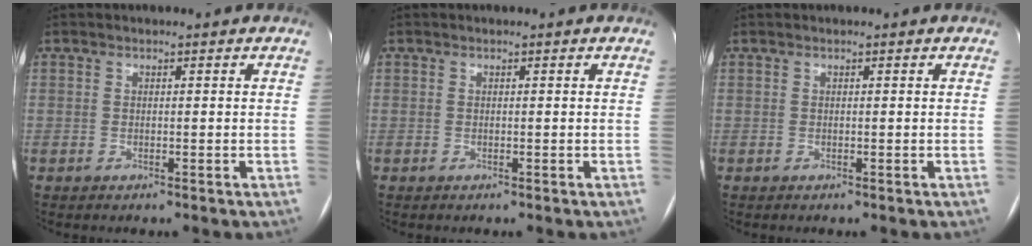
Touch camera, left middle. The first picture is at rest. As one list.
[{"total": 0.0}, {"total": 0.0}]